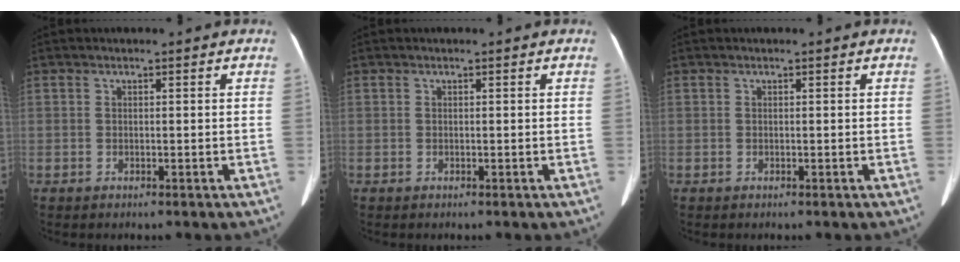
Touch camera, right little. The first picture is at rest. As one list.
[{"total": 0.0}, {"total": 0.0}]